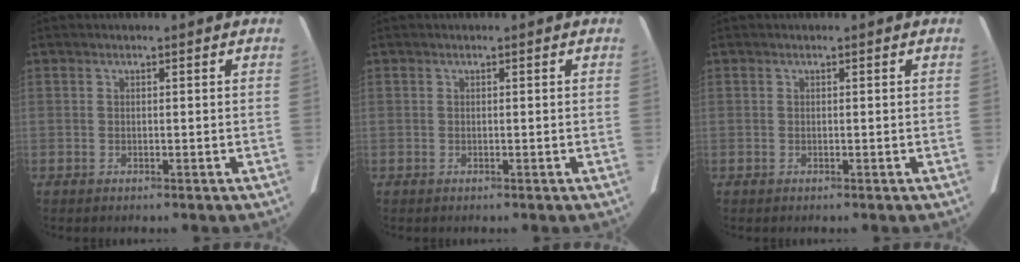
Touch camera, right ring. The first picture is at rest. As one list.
[{"total": 0.0}, {"total": 0.0}]